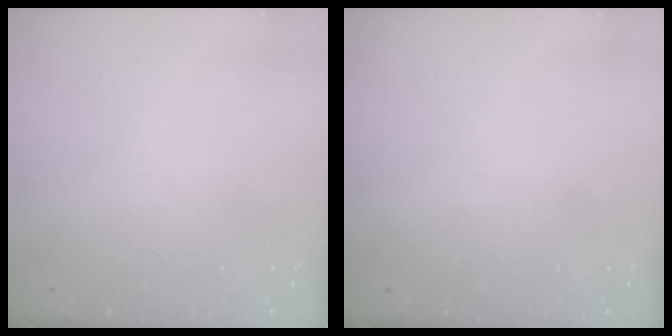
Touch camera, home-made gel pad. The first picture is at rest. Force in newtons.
{"total": 0.0}